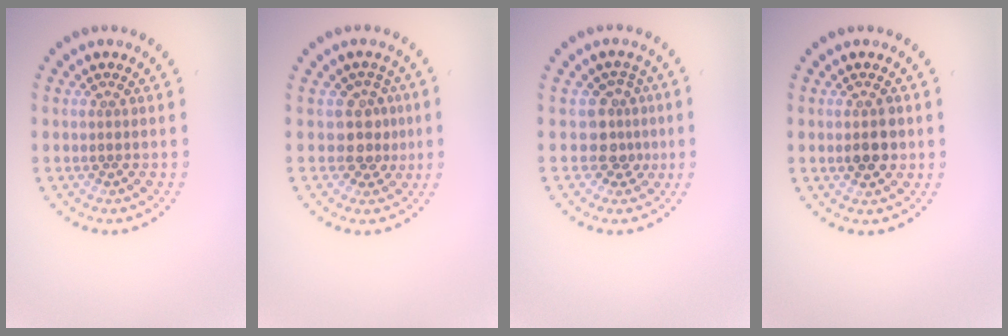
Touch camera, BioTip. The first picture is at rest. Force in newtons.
{"total": 2.5, "press": 2.0, "slide": 1.5}
{"total": 2.6, "press": 2.0, "slide": 1.7}
{"total": 2.7, "press": 2.7, "slide": 0.2}